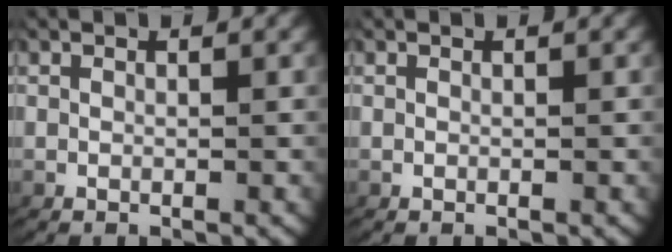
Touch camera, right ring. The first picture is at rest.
{"total": 0.0}